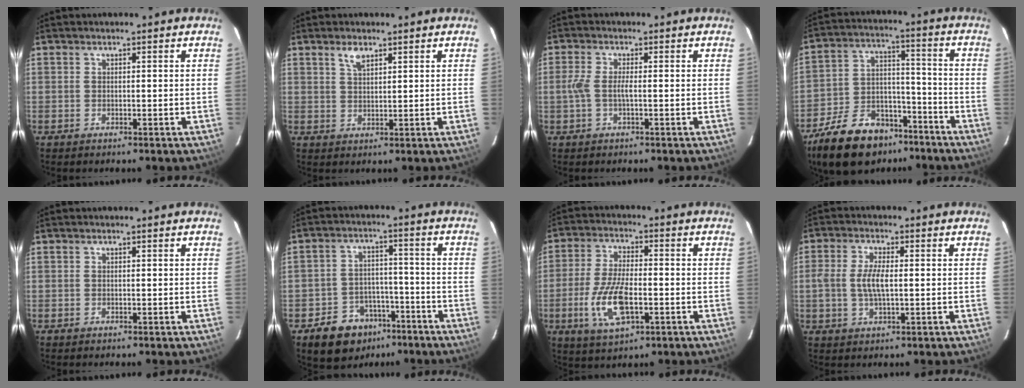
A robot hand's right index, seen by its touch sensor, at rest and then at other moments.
{"total": 2.9, "force": [1.9, 1.2, 1.8], "torque": [-0.032, 0.004, 0.037]}
{"total": 3.1, "force": [-0.7, 0.3, 3.0], "torque": [-0.065, 0.002, -0.014]}
{"total": 18.7, "force": [-13.3, 10.2, 8.4], "torque": [-0.193, 0.026, -0.207]}
{"total": 0.0}
{"total": 10.9, "force": [-6.9, 7.8, 3.3], "torque": [-0.077, 0.027, -0.086]}
{"total": 11.4, "force": [-3.4, 4.5, 9.8], "torque": [-0.208, -0.008, -0.061]}
{"total": 5.3, "force": [-0.2, 2.1, 4.9], "torque": [-0.100, 0.002, -0.002]}